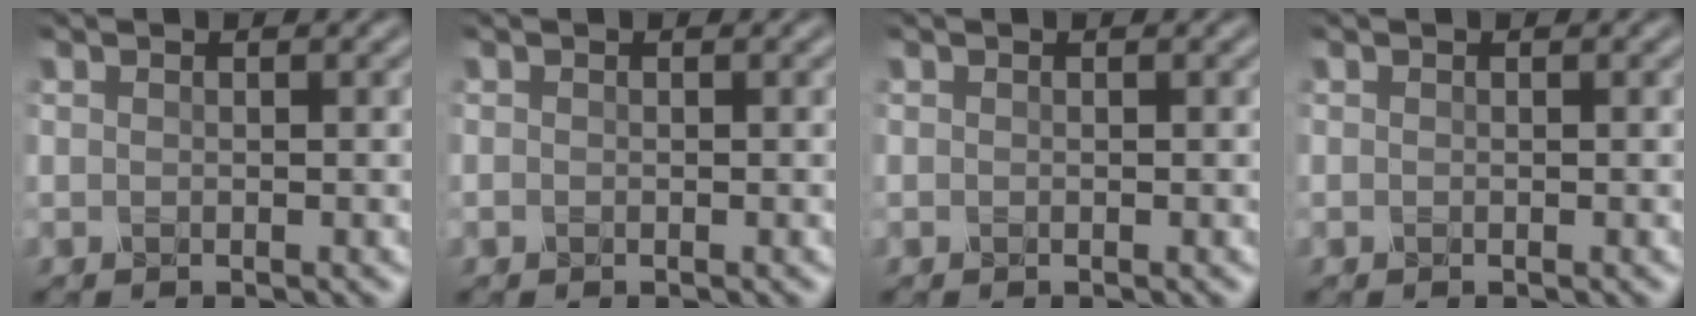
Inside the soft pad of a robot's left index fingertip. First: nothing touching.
{"total": 0.0}
{"total": 0.0}
{"total": 0.0}